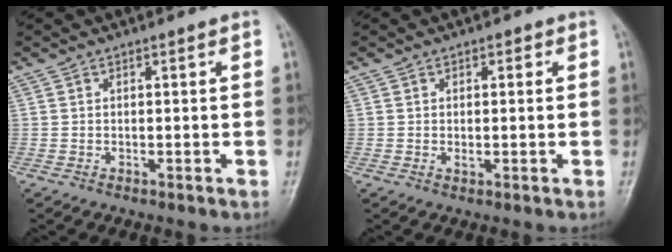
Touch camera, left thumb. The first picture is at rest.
{"total": 1.7, "force": [0.3, 1.2, 1.2], "torque": [-0.009, 0.000, 0.003]}